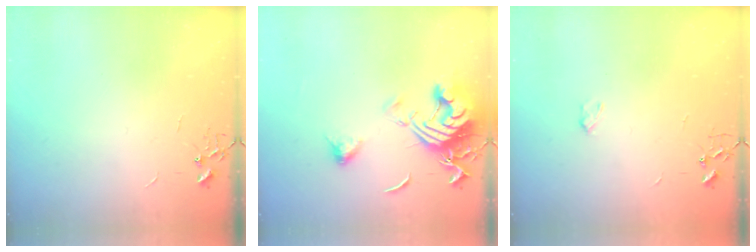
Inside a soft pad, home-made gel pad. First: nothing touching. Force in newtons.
{"total": 15.9, "press": 15.7, "slide": 2.1}
{"total": 2.5, "press": 2.4, "slide": 0.4}